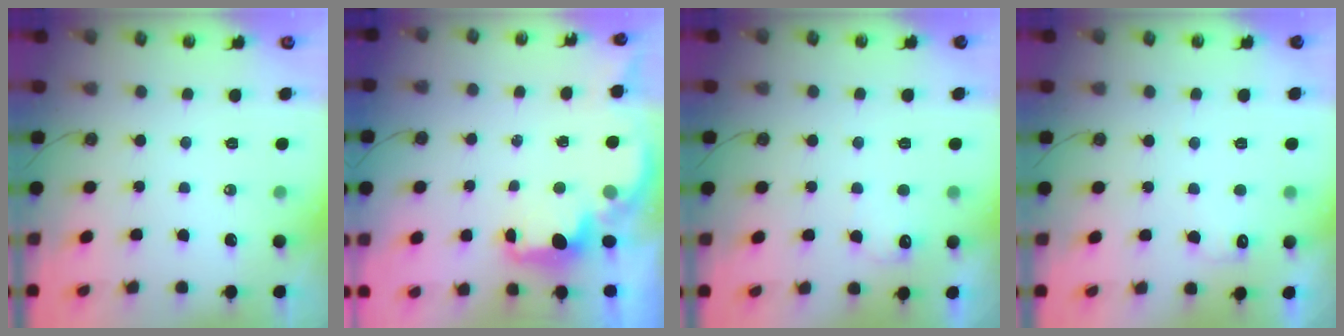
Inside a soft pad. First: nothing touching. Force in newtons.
{"total": 2.0, "press": 1.8, "slide": 0.7}
{"total": 6.1, "press": 5.9, "slide": 1.3}
{"total": 6.7, "press": 6.7, "slide": 0.5}